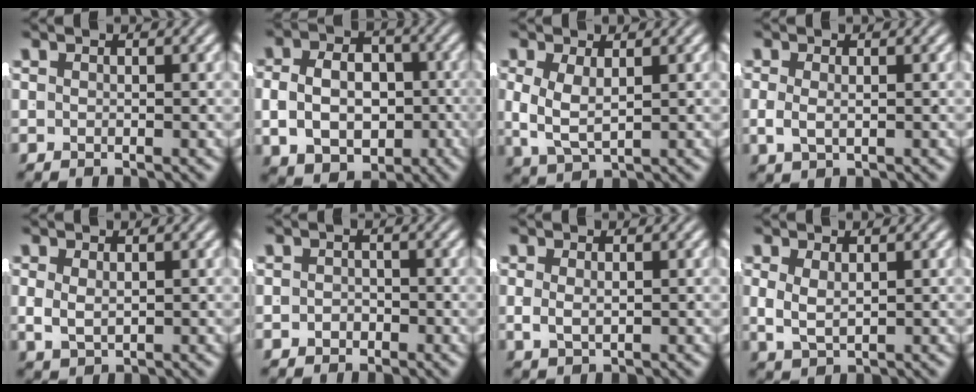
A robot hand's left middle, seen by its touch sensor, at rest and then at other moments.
{"total": 8.1, "force": [-1.9, 6.2, 4.9], "torque": [-0.068, -0.017, -0.024]}
{"total": 4.5, "force": [0.0, 3.2, 3.1], "torque": [-0.078, -0.012, 0.013]}
{"total": 1.4, "force": [0.0, 0.7, 1.2], "torque": [-0.030, -0.005, 0.008]}
{"total": 2.1, "force": [0.4, 1.5, 1.4], "torque": [-0.035, -0.006, 0.020]}
{"total": 1.4, "force": [-0.9, 1.1, 0.2], "torque": [0.001, -0.002, -0.015]}
{"total": 1.2, "force": [0.3, 0.6, 1.0], "torque": [-0.022, -0.004, 0.015]}
{"total": 3.1, "force": [0.4, 2.4, 2.0], "torque": [-0.048, -0.005, 0.017]}